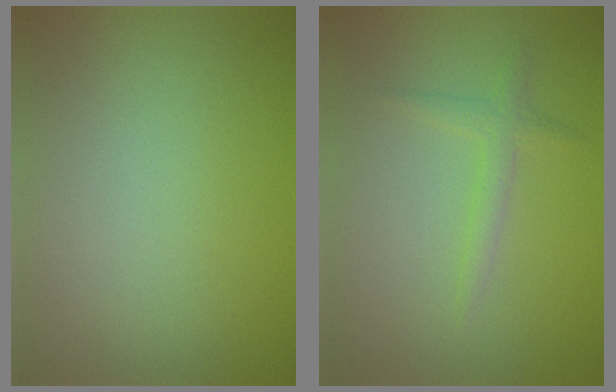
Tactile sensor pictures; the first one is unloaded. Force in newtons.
{"total": 1.5, "press": 1.5, "slide": 0.1}